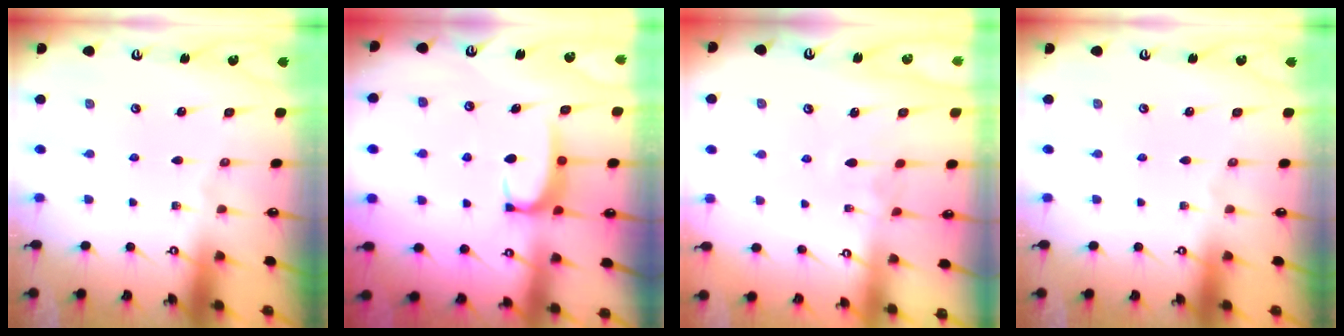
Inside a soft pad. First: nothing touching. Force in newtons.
{"total": 2.6, "press": 2.6, "slide": 0.4}
{"total": 3.0, "press": 3.0, "slide": 0.4}
{"total": 0.0}